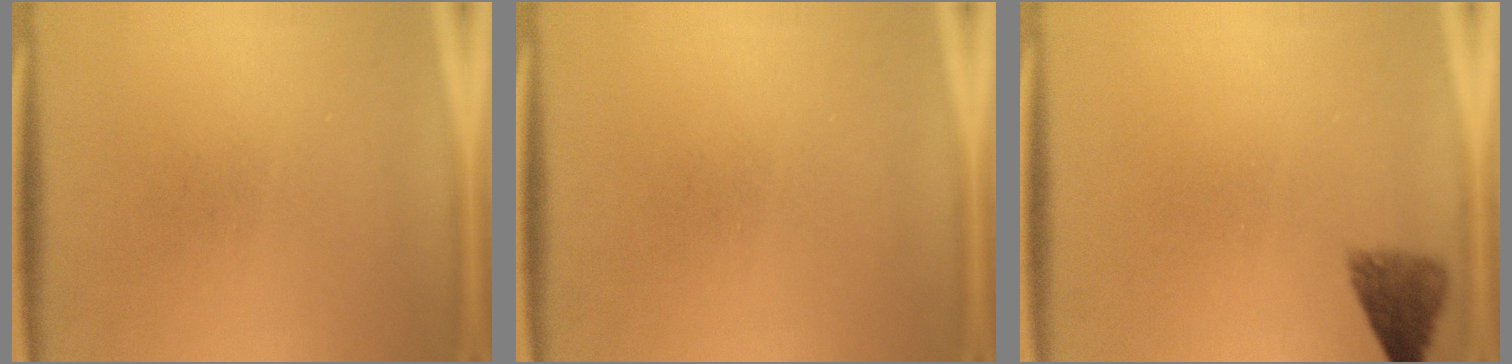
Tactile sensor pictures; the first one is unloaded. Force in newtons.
{"total": 0.0}
{"total": 3.4}